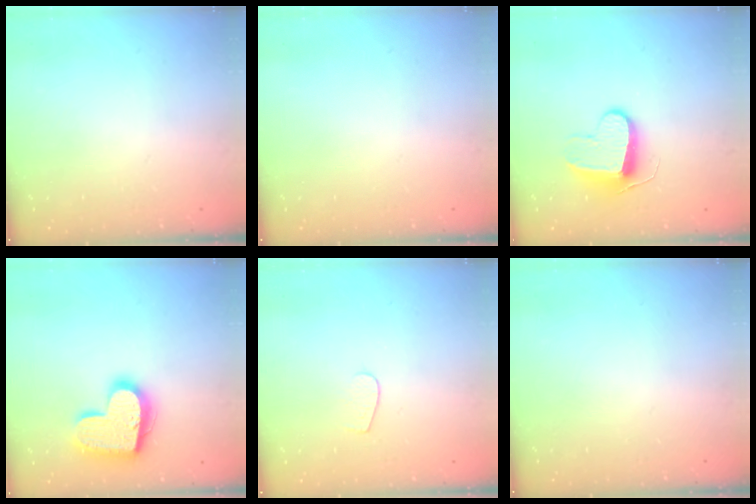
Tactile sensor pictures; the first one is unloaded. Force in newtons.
{"total": 0.0}
{"total": 9.7, "press": 9.7, "slide": 0.4}
{"total": 17.8, "press": 17.8, "slide": 1.2}
{"total": 3.1, "press": 3.1, "slide": 0.2}
{"total": 0.0}